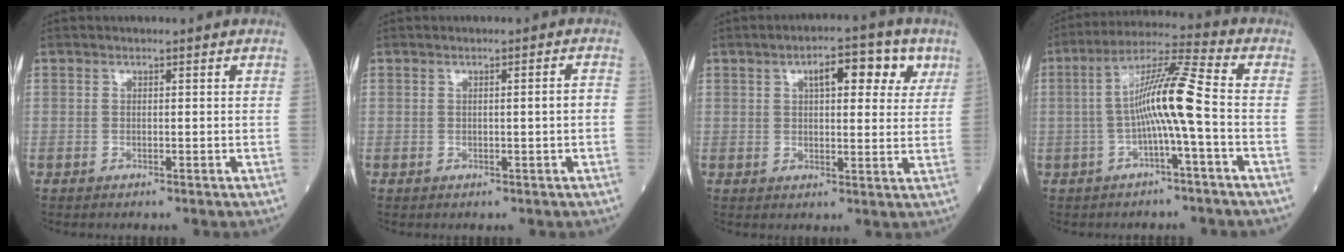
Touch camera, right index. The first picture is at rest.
{"total": 1.7, "force": [-0.2, -0.2, 1.7], "torque": [-0.024, 0.000, -0.002]}
{"total": 8.4, "force": [3.8, 3.2, 6.8], "torque": [-0.091, 0.016, 0.049]}
{"total": 9.5, "force": [-1.5, -0.7, 9.3], "torque": [-0.169, 0.022, -0.032]}